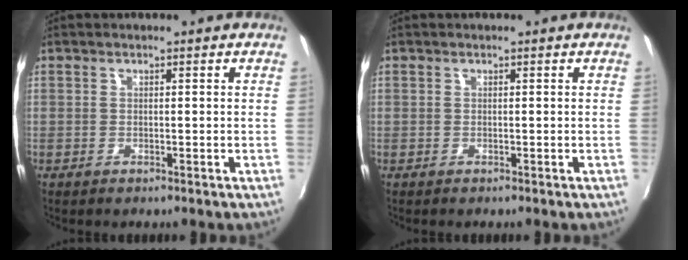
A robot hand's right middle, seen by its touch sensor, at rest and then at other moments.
{"total": 0.0}